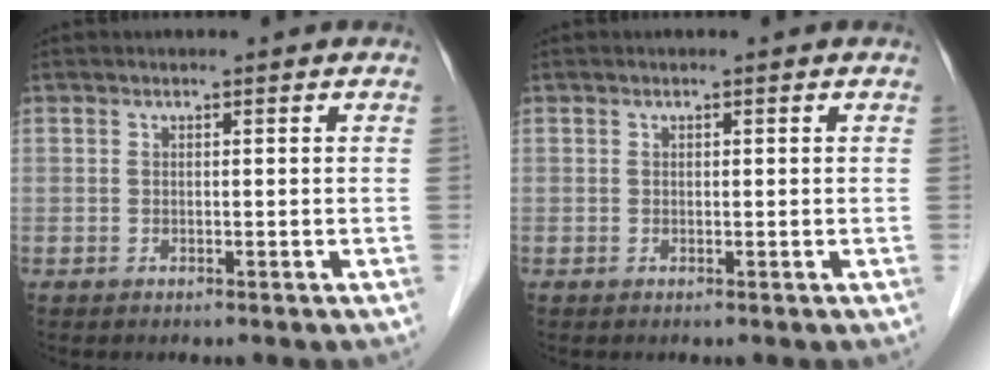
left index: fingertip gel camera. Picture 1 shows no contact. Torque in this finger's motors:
{"motor_torque": [-0.83, 0.58, -0.10, -0.01]}